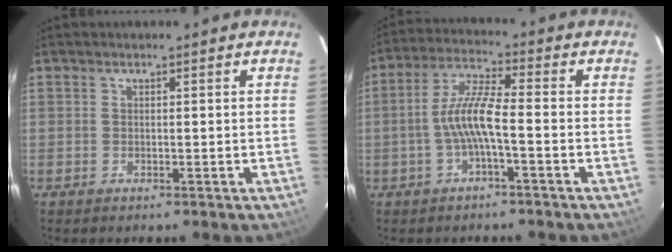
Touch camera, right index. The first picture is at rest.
{"total": 7.4, "force": [-2.0, 0.9, 7.1], "torque": [-0.156, 0.012, -0.038]}